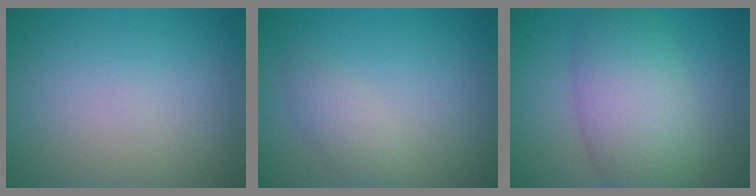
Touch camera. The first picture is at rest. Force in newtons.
{"total": 1.9, "press": 1.9, "slide": 0.1}
{"total": 7.6, "press": 7.6, "slide": 0.2}